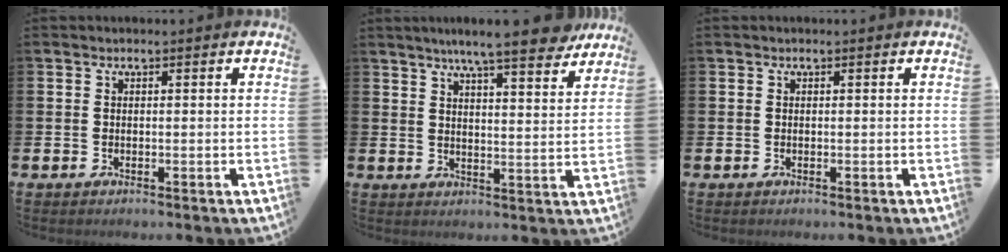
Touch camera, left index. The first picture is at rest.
{"total": 8.4, "force": [7.4, 0.6, 3.9], "torque": [-0.063, -0.042, 0.125]}
{"total": 0.0}